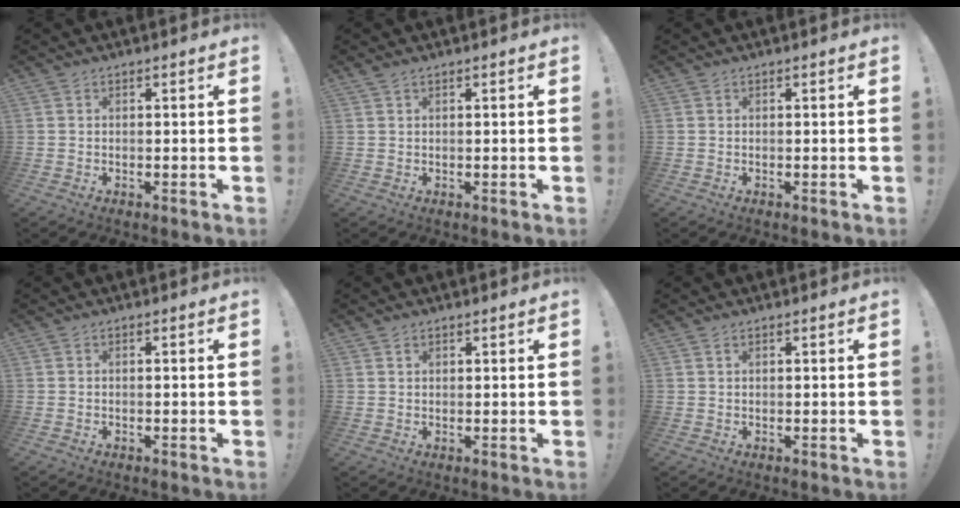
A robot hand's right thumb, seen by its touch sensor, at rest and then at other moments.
{"total": 0.9, "force": [0.7, 0.2, 0.5], "torque": [-0.018, 0.003, 0.015]}
{"total": 0.0}
{"total": 0.0}
{"total": 1.2, "force": [1.0, 0.7, 0.4], "torque": [-0.007, -0.002, 0.020]}
{"total": 0.8, "force": [0.6, 0.4, 0.5], "torque": [-0.009, 0.001, 0.010]}